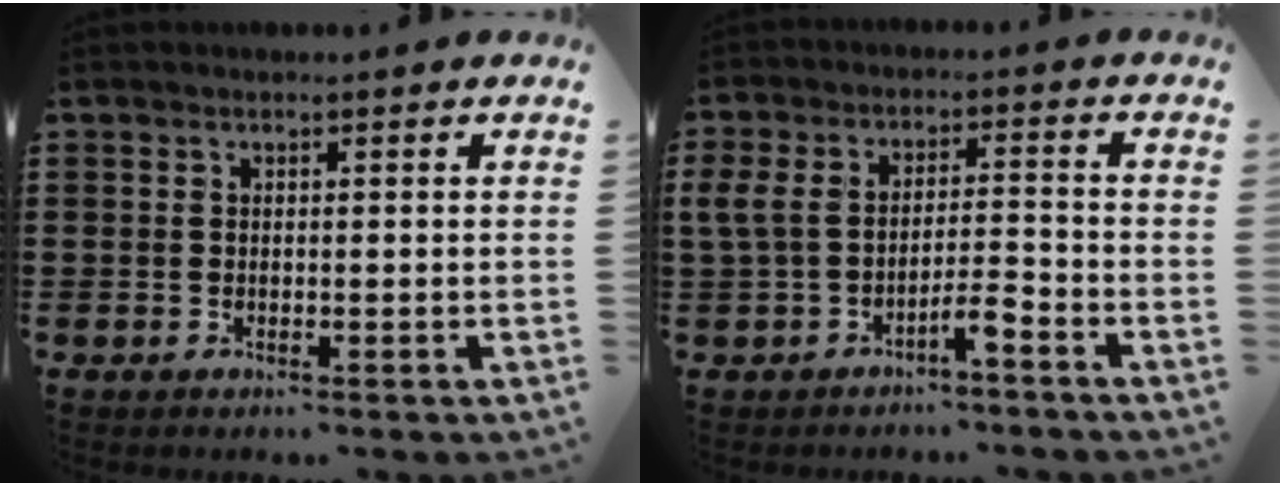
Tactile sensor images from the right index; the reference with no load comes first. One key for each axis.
{"total": 5.1, "fx": -3.1, "fy": 1.5, "fz": 3.8, "tx": -0.082, "ty": 0.005, "tz": -0.063}